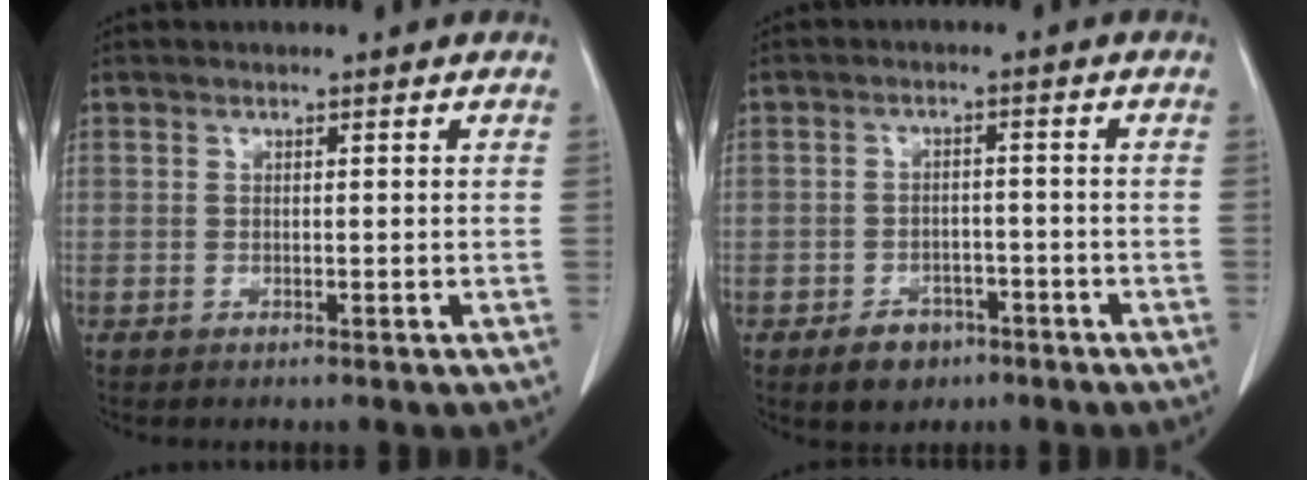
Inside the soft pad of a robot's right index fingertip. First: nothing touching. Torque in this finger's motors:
{"motor_torque": [0.09, -0.19, -0.14, -0.07]}